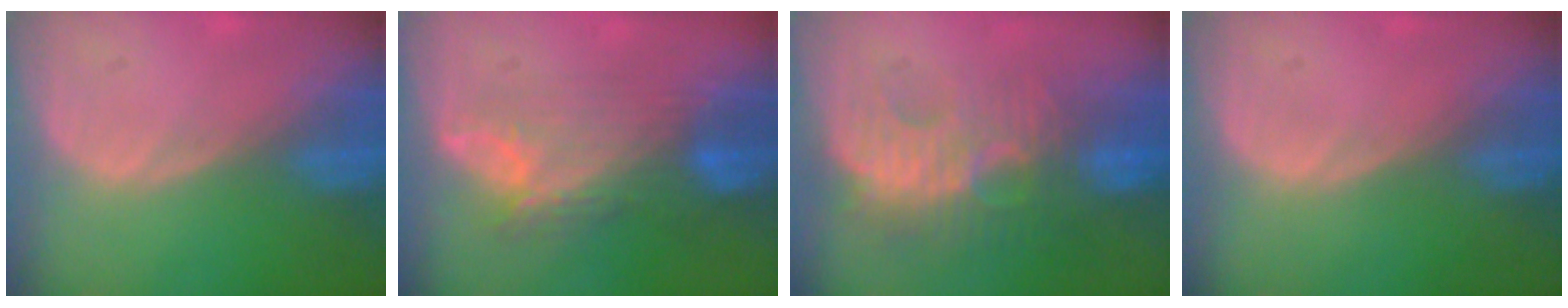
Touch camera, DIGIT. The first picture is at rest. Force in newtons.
{"total": 8.2, "press": 7.6, "slide": 3.1}
{"total": 9.1, "press": 8.9, "slide": 1.7}
{"total": 0.0}